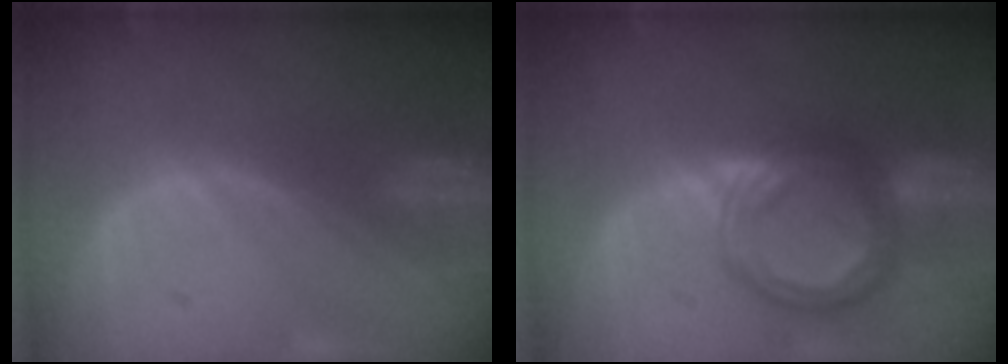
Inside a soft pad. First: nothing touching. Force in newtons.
{"total": 7.6, "press": 7.5, "slide": 0.6}